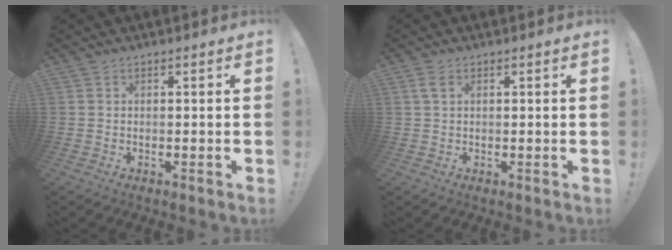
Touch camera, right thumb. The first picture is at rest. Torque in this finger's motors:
{"motor_torque": [-0.27, -0.09, -0.25, 0.30, 0.00]}